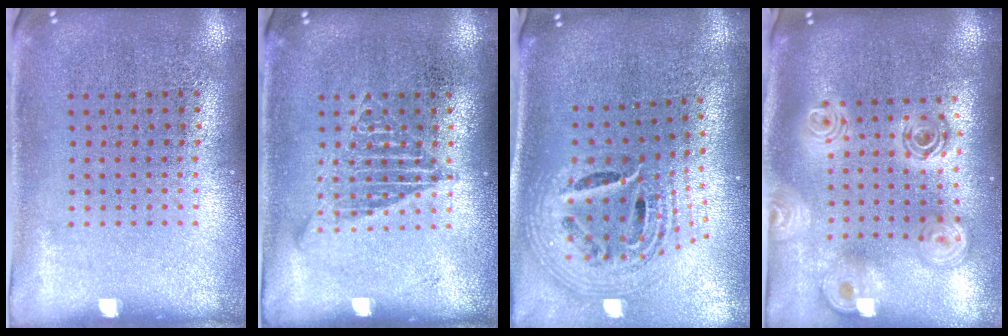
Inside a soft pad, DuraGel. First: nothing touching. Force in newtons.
{"total": 1.7, "press": 1.7, "slide": 0.2}
{"total": 2.6, "press": 1.8, "slide": 1.9}
{"total": 2.5, "press": 1.9, "slide": 1.6}